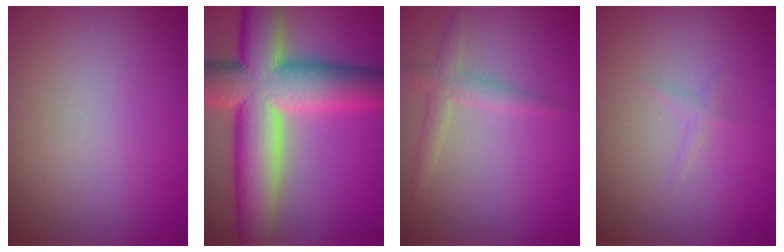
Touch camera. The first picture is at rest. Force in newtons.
{"total": 13.8, "press": 13.8, "slide": 0.5}
{"total": 2.1, "press": 2.0, "slide": 0.1}
{"total": 0.7, "press": 0.7, "slide": 0.1}